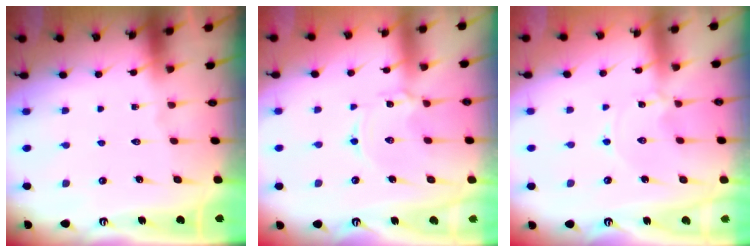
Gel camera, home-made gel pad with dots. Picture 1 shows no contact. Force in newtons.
{"total": 1.9, "press": 1.9, "slide": 0.2}
{"total": 0.0}